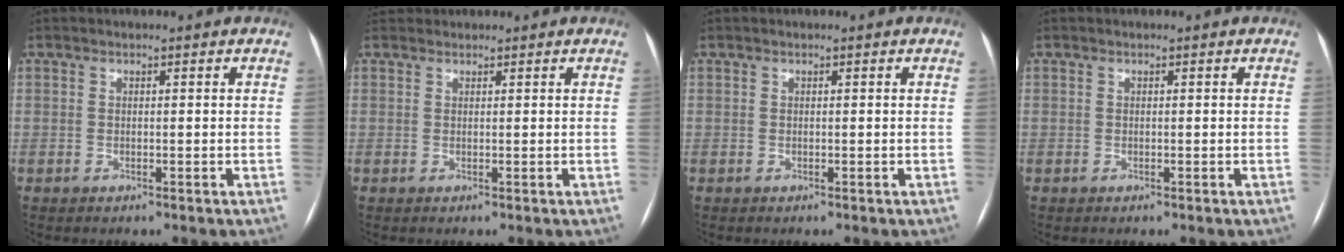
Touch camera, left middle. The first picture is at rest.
{"total": 1.7, "force": [1.6, 0.6, 0.0], "torque": [0.001, 0.025, 0.028]}
{"total": 0.0}
{"total": 0.0}